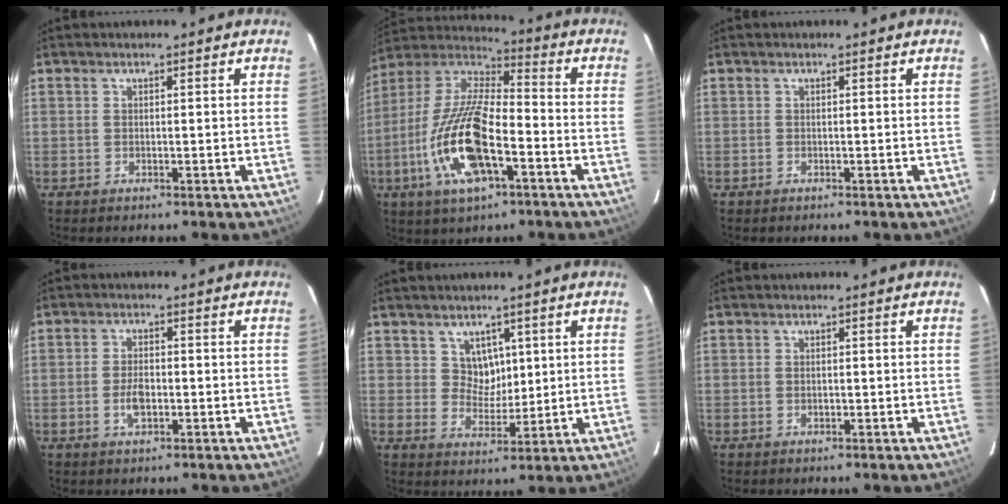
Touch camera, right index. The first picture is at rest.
{"total": 19.2, "force": [-7.2, 7.0, 16.4], "torque": [-0.341, -0.018, -0.142]}
{"total": 0.0}
{"total": 4.2, "force": [-1.3, 2.2, 3.3], "torque": [-0.065, 0.001, -0.021]}
{"total": 4.7, "force": [2.0, 4.1, 1.2], "torque": [-0.015, 0.003, 0.042]}
{"total": 0.9, "force": [-0.2, 0.7, 0.5], "torque": [-0.007, 0.002, -0.003]}